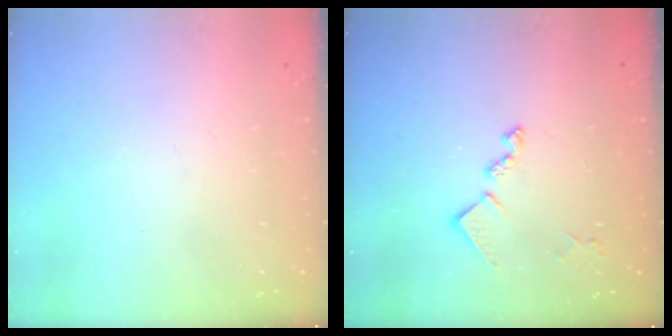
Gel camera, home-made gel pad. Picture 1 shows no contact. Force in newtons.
{"total": 10.5, "press": 10.5, "slide": 0.6}